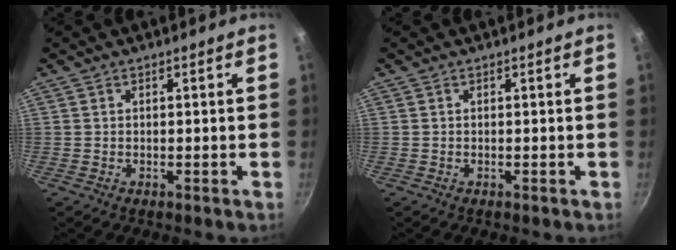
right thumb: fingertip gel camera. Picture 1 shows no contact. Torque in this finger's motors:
{"motor_torque": [0.55, -0.23, 0.29, 0.00, 0.09]}